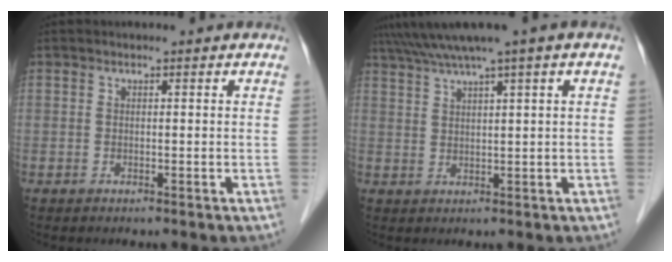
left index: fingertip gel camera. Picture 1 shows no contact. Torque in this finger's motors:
{"motor_torque": [1.04, -1.10, 0.75, 0.21]}